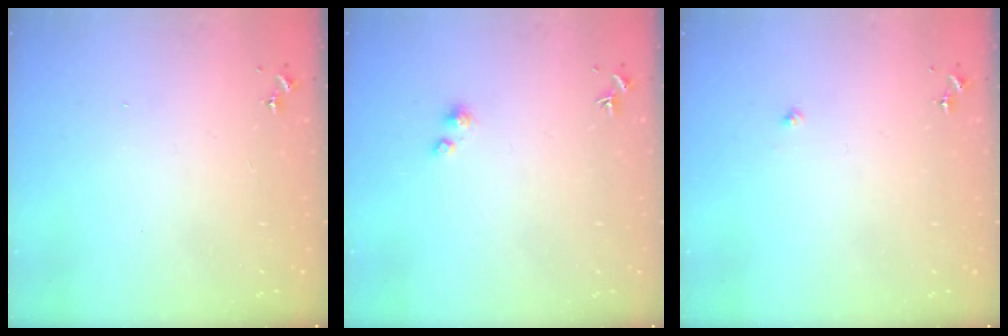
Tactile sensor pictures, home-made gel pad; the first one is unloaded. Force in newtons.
{"total": 2.2, "press": 2.2, "slide": 0.2}
{"total": 2.0, "press": 2.0, "slide": 0.2}